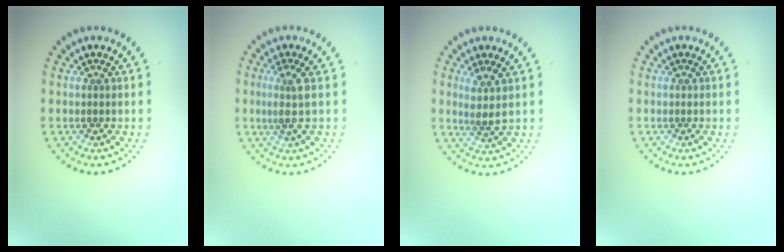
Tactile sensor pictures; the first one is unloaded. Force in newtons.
{"total": 2.3, "press": 1.7, "slide": 1.6}
{"total": 1.9, "press": 1.6, "slide": 1.2}
{"total": 0.0}